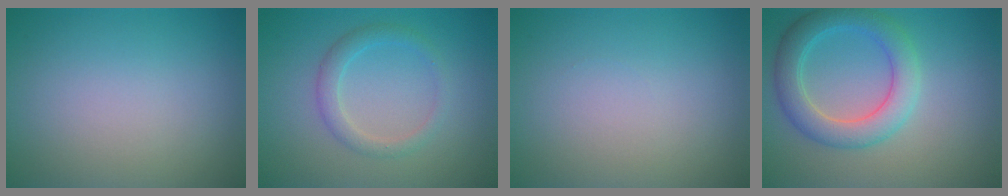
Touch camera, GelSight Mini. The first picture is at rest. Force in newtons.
{"total": 2.1, "press": 2.1, "slide": 0.1}
{"total": 0.0}
{"total": 4.6, "press": 4.6, "slide": 0.2}